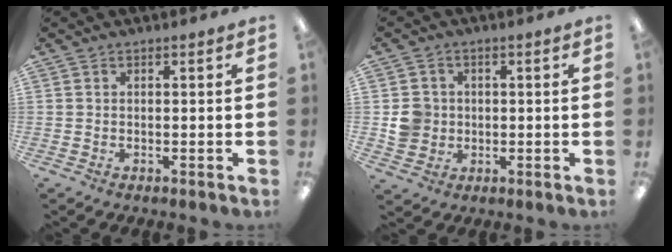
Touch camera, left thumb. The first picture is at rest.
{"total": 5.8, "force": [0.1, 5.6, 1.6], "torque": [-0.023, 0.011, 0.005]}